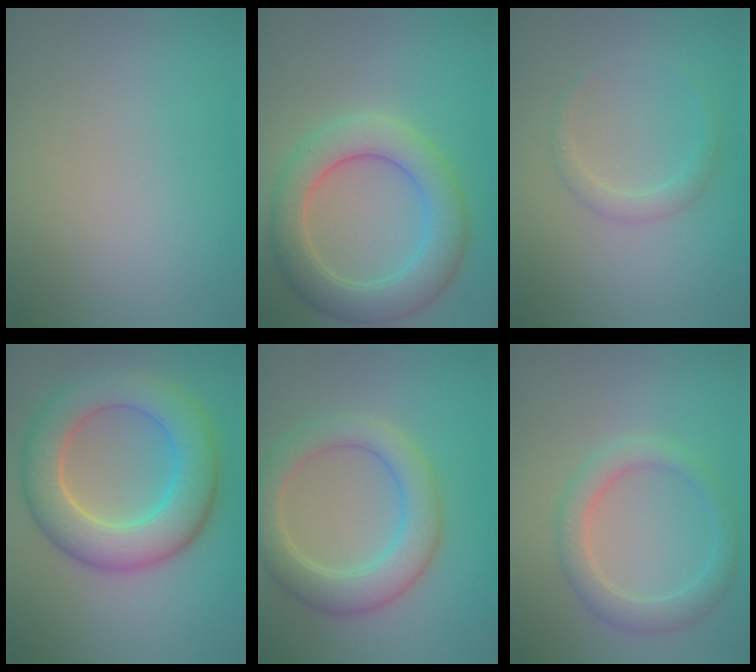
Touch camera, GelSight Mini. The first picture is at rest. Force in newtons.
{"total": 5.8, "press": 5.8, "slide": 0.4}
{"total": 1.4, "press": 1.4, "slide": 0.2}
{"total": 7.8, "press": 7.8, "slide": 0.3}
{"total": 5.0, "press": 5.0, "slide": 0.2}
{"total": 2.8, "press": 2.8, "slide": 0.1}